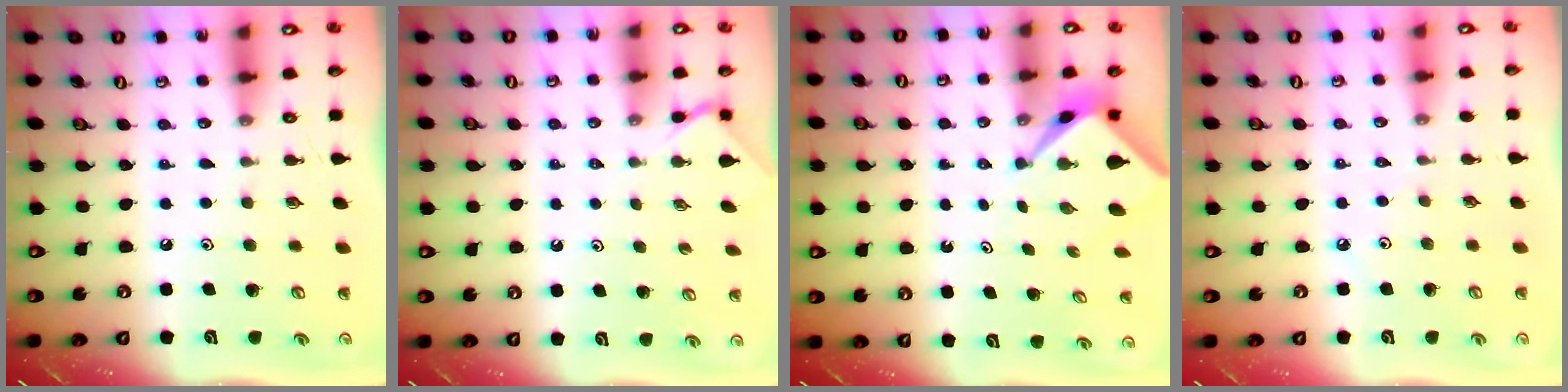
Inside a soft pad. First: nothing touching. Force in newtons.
{"total": 2.4, "press": 2.4, "slide": 0.4}
{"total": 2.1, "press": 2.1, "slide": 0.3}
{"total": 1.5, "press": 1.4, "slide": 0.4}